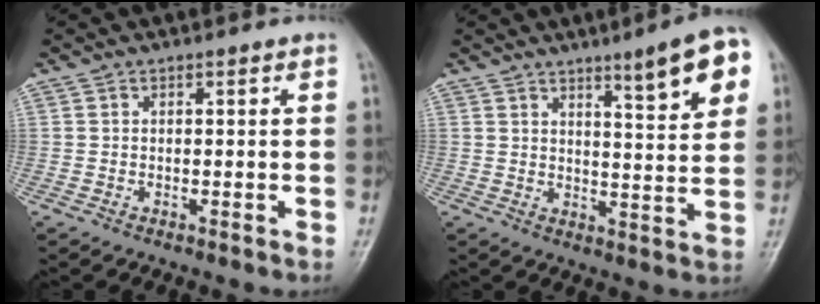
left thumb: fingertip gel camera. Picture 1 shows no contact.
{"total": 11.4, "force": [6.0, 2.0, 9.5], "torque": [-0.113, -0.026, 0.080]}